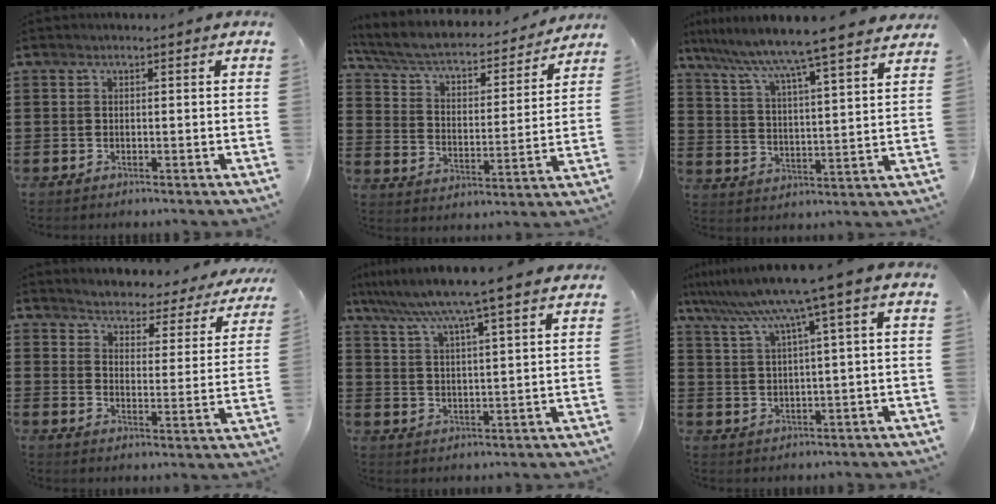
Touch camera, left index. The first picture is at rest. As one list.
[{"total": 5.0, "force": [4.2, 1.2, 2.6], "torque": [-0.069, -0.032, 0.065]}, {"total": 6.8, "force": [6.1, -1.3, 2.8], "torque": [-0.080, -0.051, 0.093]}, {"total": 3.4, "force": [3.3, 0.2, -0.3], "torque": [-0.019, -0.033, 0.050]}, {"total": 7.1, "force": [6.0, -1.0, 3.7], "torque": [-0.094, -0.036, 0.098]}, {"total": 8.2, "force": [5.0, -0.5, 6.5], "torque": [-0.141, -0.028, 0.082]}]